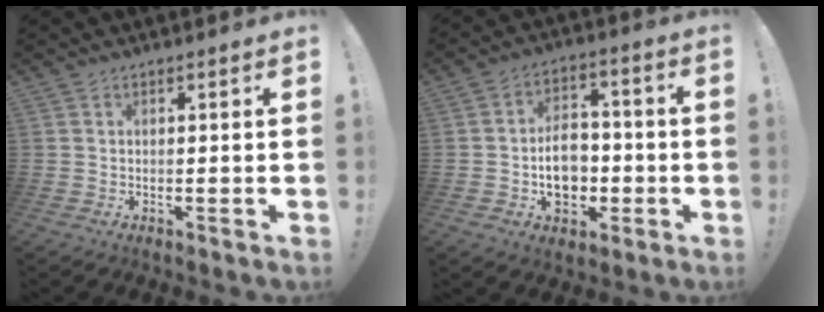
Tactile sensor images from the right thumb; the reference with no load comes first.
{"total": 12.0, "force": [-2.1, 9.0, 7.8], "torque": [-0.127, 0.014, -0.032]}